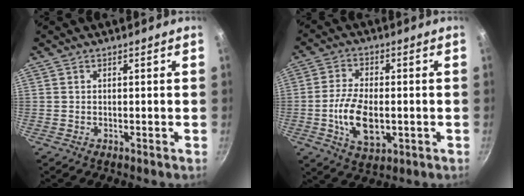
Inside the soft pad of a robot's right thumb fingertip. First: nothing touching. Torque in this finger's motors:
{"motor_torque": [-0.19, 0.63, -0.04, 0.07, 0.06]}